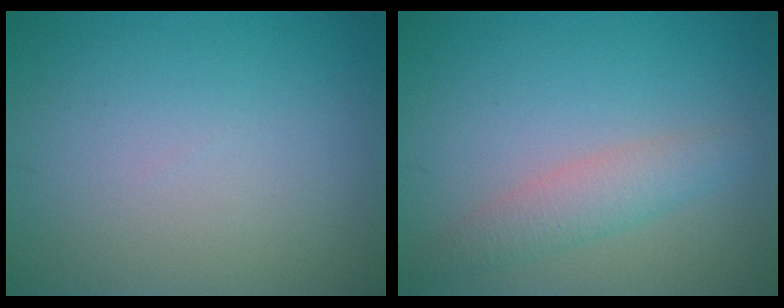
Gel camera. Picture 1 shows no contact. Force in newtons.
{"total": 2.7, "press": 2.6, "slide": 0.2}